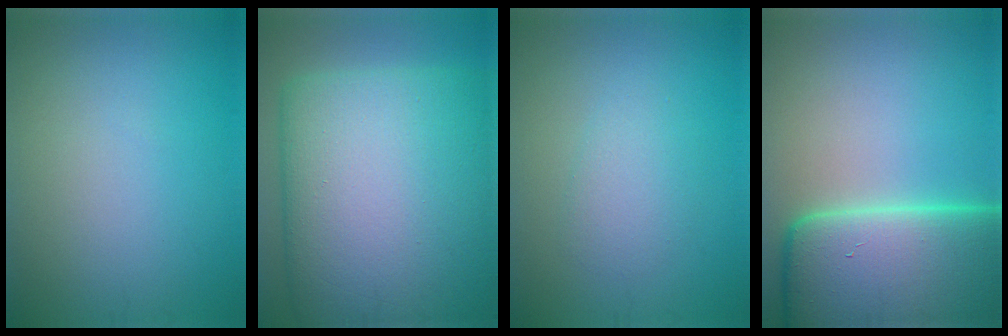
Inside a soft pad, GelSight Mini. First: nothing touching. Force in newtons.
{"total": 22.1, "press": 22.1, "slide": 0.7}
{"total": 2.2, "press": 2.2, "slide": 0.1}
{"total": 19.1, "press": 19.1, "slide": 1.9}